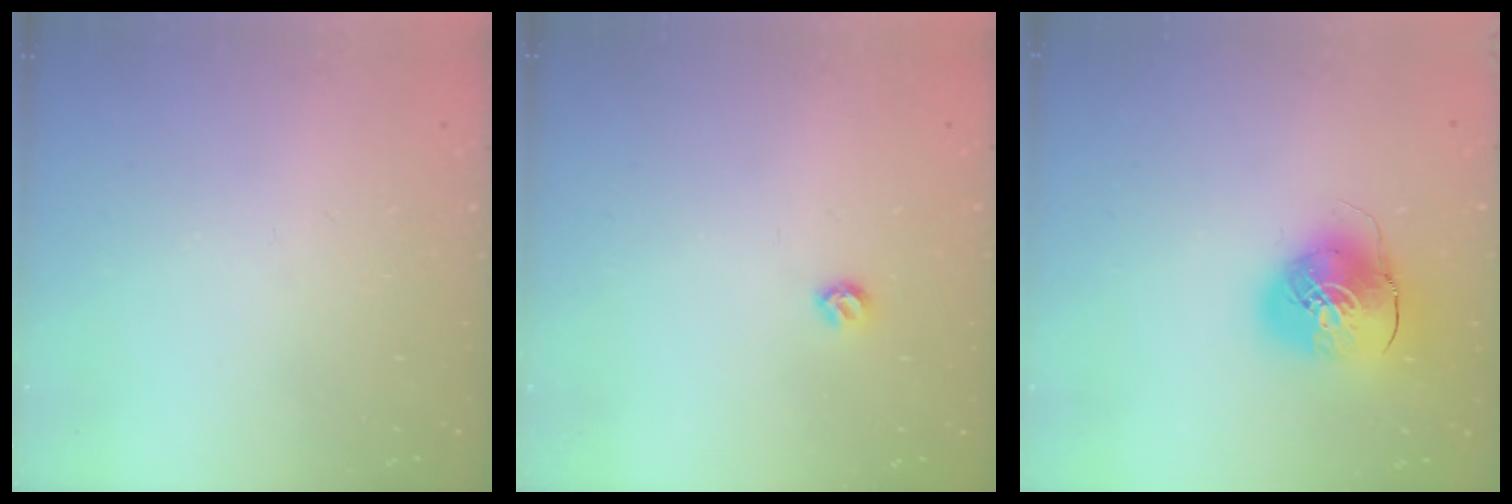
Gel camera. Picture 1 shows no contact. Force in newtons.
{"total": 5.3, "press": 5.3, "slide": 0.7}
{"total": 10.5, "press": 10.4, "slide": 1.8}